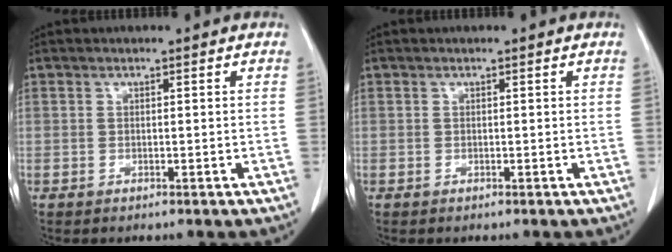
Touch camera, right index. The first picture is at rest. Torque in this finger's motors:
{"motor_torque": [0.00, 0.00, 0.00, 0.00]}